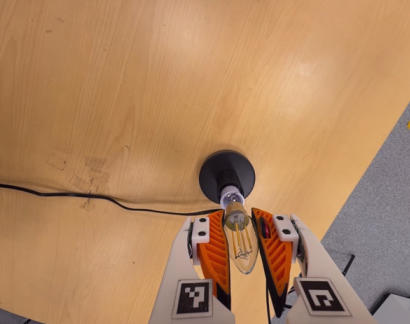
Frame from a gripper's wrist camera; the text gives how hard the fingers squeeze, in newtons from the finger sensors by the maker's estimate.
{"total": 24.0, "left": 25.1, "right": 22.9}